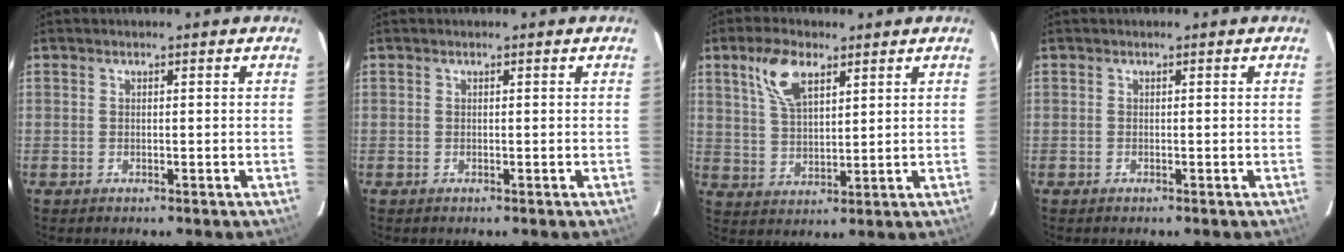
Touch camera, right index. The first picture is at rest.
{"total": 0.0}
{"total": 8.3, "force": [4.6, 3.9, 5.8], "torque": [-0.115, 0.014, 0.091]}
{"total": 0.0}